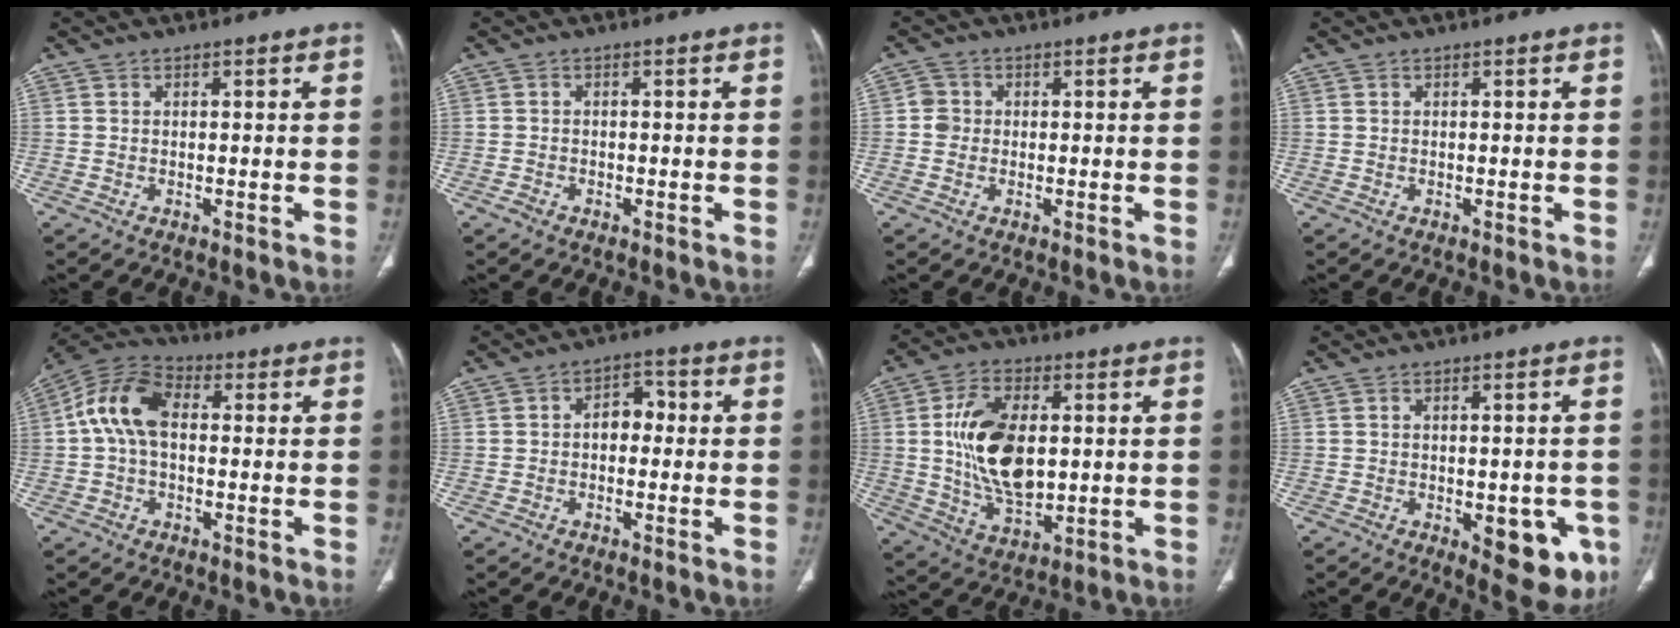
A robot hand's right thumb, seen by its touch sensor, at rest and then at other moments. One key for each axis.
{"total": 1.1, "fx": -0.7, "fy": 0.7, "fz": 0.4, "tx": -0.011, "ty": 0.002, "tz": -0.015}
{"total": 2.5, "fx": -0.1, "fy": 2.4, "fz": 0.8, "tx": 0.001, "ty": 0.007, "tz": -0.005}
{"total": 0.0}
{"total": 10.7, "fx": 0.7, "fy": 6.8, "fz": 8.2, "tx": -0.157, "ty": 0.030, "tz": 0.002}
{"total": 4.8, "fx": -0.2, "fy": 3.4, "fz": 3.4, "tx": -0.030, "ty": 0.021, "tz": -0.013}
{"total": 16.0, "fx": 1.5, "fy": 9.2, "fz": 13.0, "tx": -0.225, "ty": -0.008, "tz": 0.035}
{"total": 10.8, "fx": -3.6, "fy": 5.3, "fz": 8.7, "tx": -0.074, "ty": -0.001, "tz": -0.032}